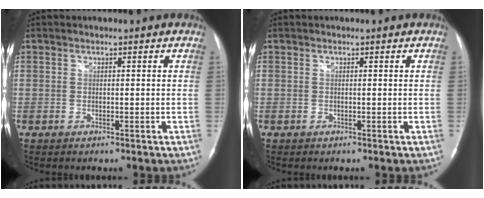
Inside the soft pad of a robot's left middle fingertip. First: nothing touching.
{"total": 0.0}